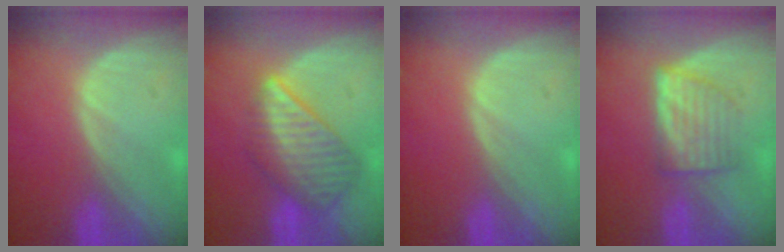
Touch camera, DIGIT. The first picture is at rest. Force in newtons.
{"total": 8.4, "press": 7.5, "slide": 3.9}
{"total": 0.0}
{"total": 5.4, "press": 5.4, "slide": 0.3}